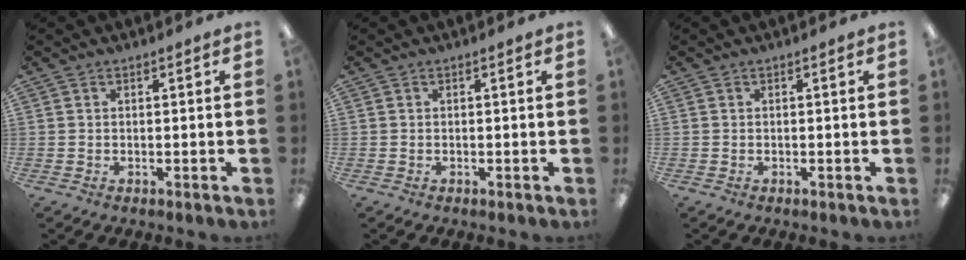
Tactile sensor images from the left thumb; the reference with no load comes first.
{"total": 0.0}
{"total": 0.0}